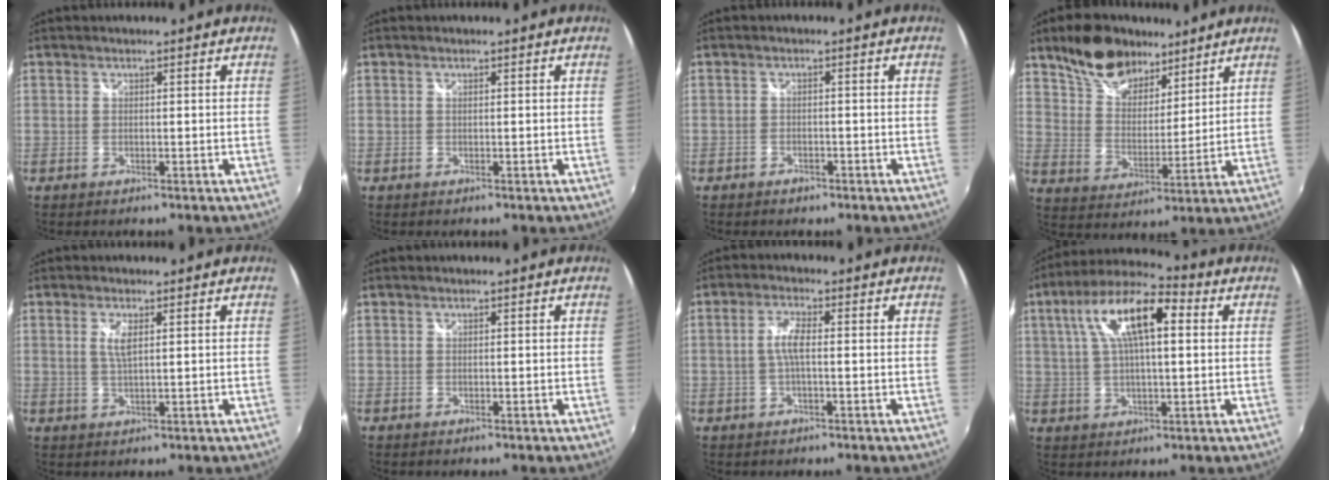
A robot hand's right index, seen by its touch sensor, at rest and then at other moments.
{"total": 0.0}
{"total": 2.1, "force": [-1.5, 1.3, 0.7], "torque": [-0.018, -0.002, -0.025]}
{"total": 14.8, "force": [10.6, 7.9, 6.8], "torque": [-0.136, 0.036, 0.194]}
{"total": 2.9, "force": [1.0, 0.6, 2.6], "torque": [-0.052, 0.001, 0.019]}
{"total": 0.0}
{"total": 3.6, "force": [-0.2, 0.6, 3.5], "torque": [-0.073, 0.009, -0.001]}
{"total": 14.5, "force": [4.3, 5.2, 12.9], "torque": [-0.234, 0.030, 0.065]}